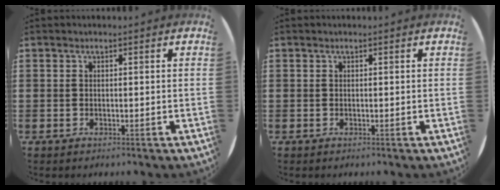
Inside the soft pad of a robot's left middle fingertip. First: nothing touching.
{"total": 0.0}